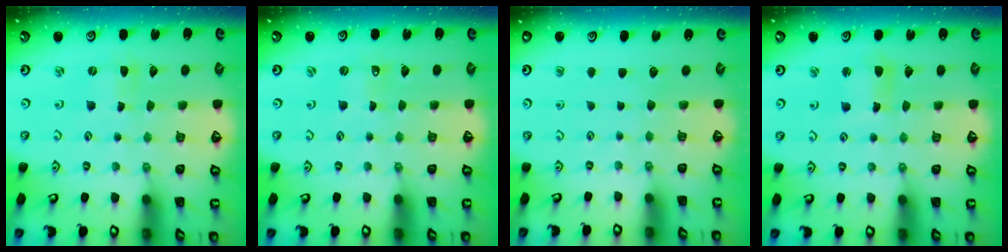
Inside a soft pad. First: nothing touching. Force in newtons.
{"total": 0.0}
{"total": 0.0}
{"total": 3.8, "press": 3.7, "slide": 0.5}